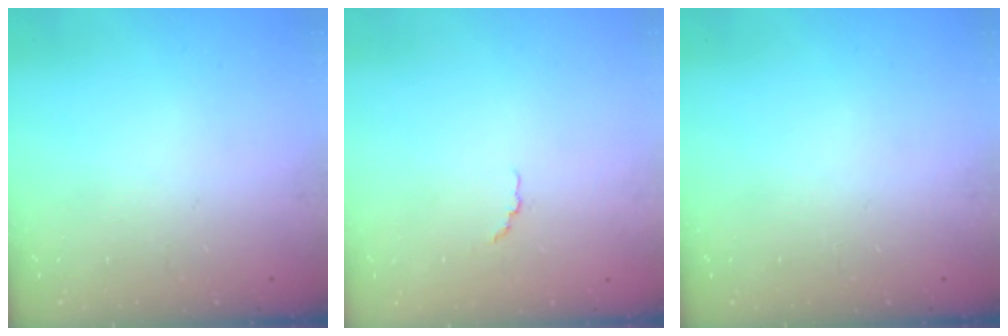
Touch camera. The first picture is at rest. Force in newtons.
{"total": 1.4, "press": 1.2, "slide": 0.6}
{"total": 0.0}